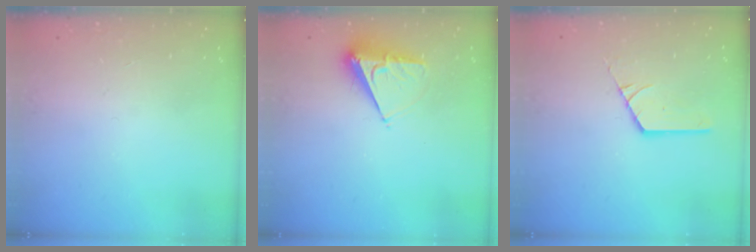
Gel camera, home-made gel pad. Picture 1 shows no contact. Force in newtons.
{"total": 7.7, "press": 7.7, "slide": 0.4}
{"total": 2.5, "press": 2.5, "slide": 0.2}